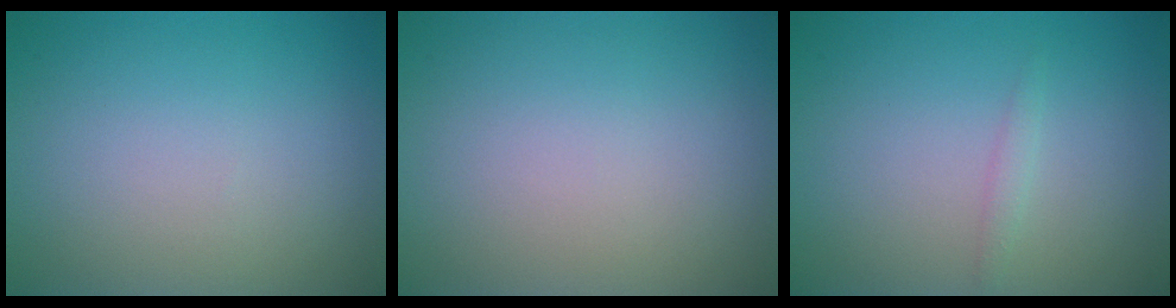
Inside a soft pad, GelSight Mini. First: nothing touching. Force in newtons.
{"total": 0.0}
{"total": 0.7, "press": 0.7, "slide": 0.1}